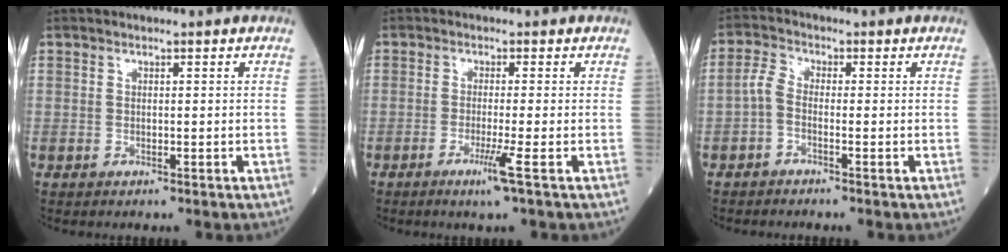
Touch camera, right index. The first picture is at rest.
{"total": 3.4, "force": [-1.6, -0.9, 2.9], "torque": [-0.058, -0.012, -0.034]}
{"total": 2.6, "force": [-1.0, 1.1, 2.2], "torque": [-0.054, 0.005, -0.026]}